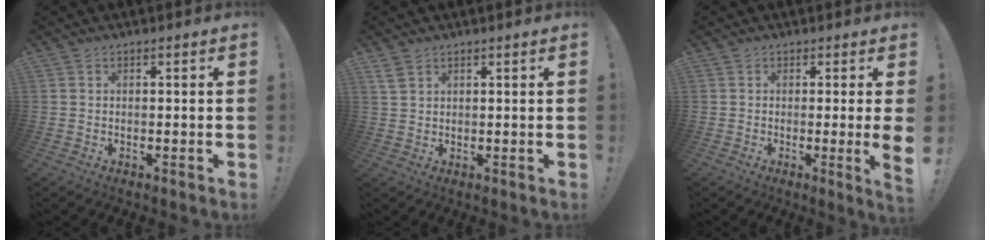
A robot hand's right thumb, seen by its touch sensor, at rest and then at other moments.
{"total": 4.0, "force": [2.5, 2.9, 1.3], "torque": [-0.017, -0.012, 0.048]}
{"total": 3.9, "force": [0.0, -0.5, 3.9], "torque": [-0.063, -0.009, 0.001]}